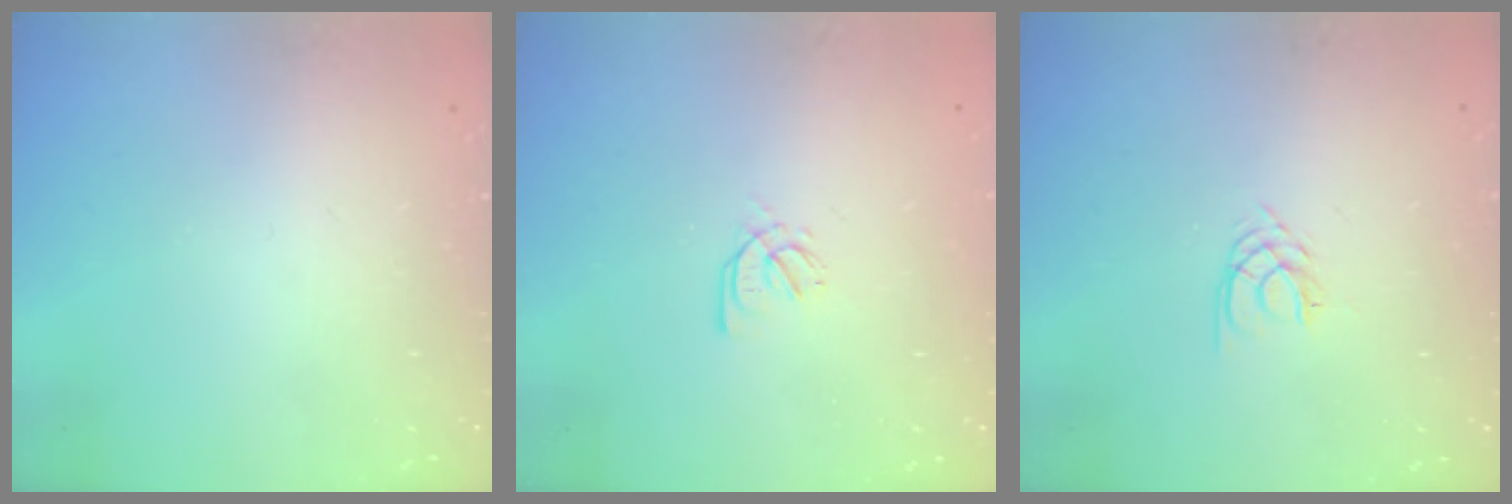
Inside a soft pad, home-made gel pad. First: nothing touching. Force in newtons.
{"total": 1.7, "press": 1.6, "slide": 0.5}
{"total": 2.1, "press": 2.0, "slide": 0.3}